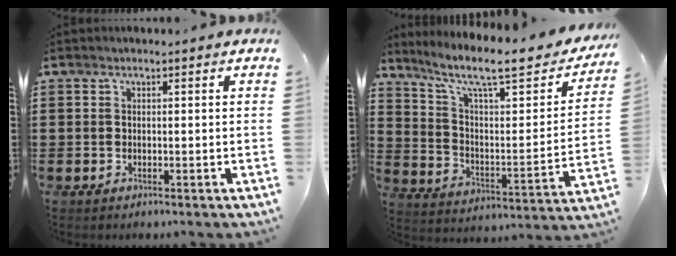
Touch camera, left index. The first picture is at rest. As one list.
[{"total": 10.3, "force": [7.9, 2.0, 6.4], "torque": [-0.130, -0.053, 0.125]}]